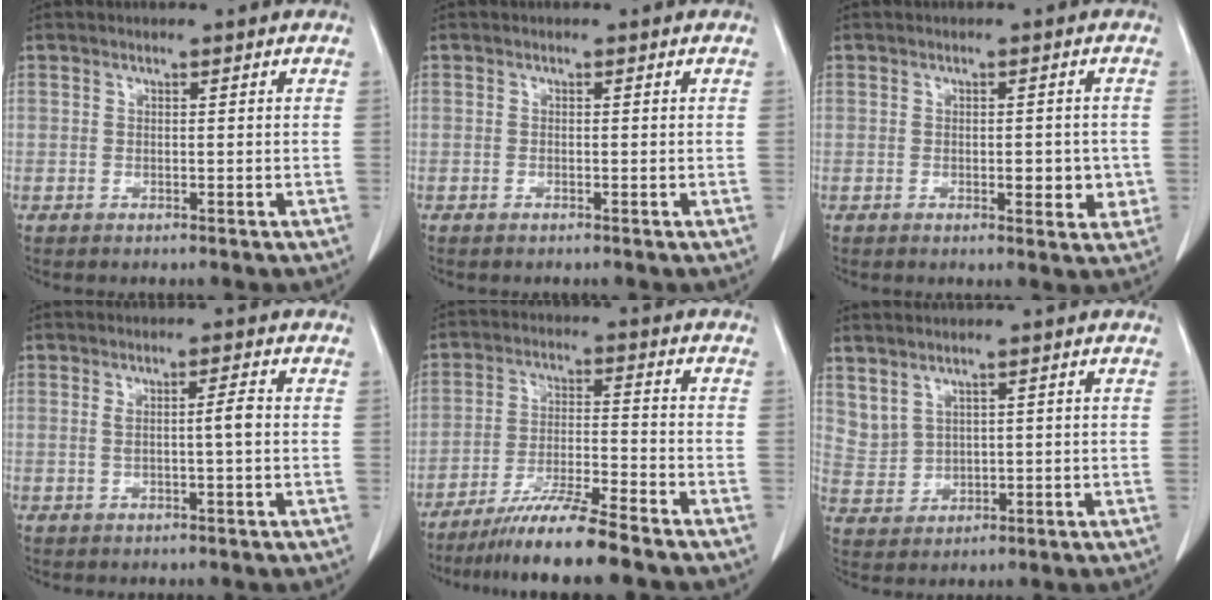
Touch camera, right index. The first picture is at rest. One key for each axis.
{"total": 0.0}
{"total": 3.9, "fx": -0.7, "fy": 1.8, "fz": 3.4, "tx": -0.034, "ty": 0.000, "tz": -0.006}
{"total": 2.6, "fx": 0.1, "fy": -0.1, "fz": 2.6, "tx": -0.041, "ty": 0.004, "tz": 0.006}
{"total": 9.3, "fx": -7.7, "fy": -0.8, "fz": 5.1, "tx": -0.085, "ty": -0.024, "tz": -0.138}
{"total": 3.6, "fx": 2.7, "fy": 2.2, "fz": 1.1, "tx": -0.023, "ty": 0.003, "tz": 0.072}